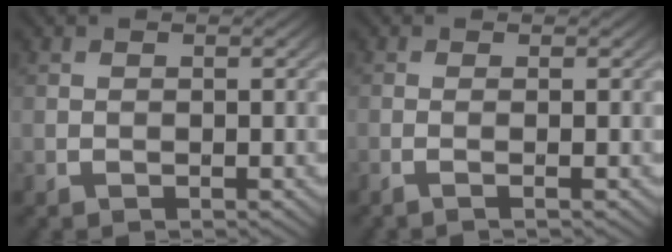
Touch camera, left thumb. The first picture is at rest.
{"total": 1.1, "force": [-0.1, 0.0, 1.1], "torque": [-0.014, 0.004, -0.012]}